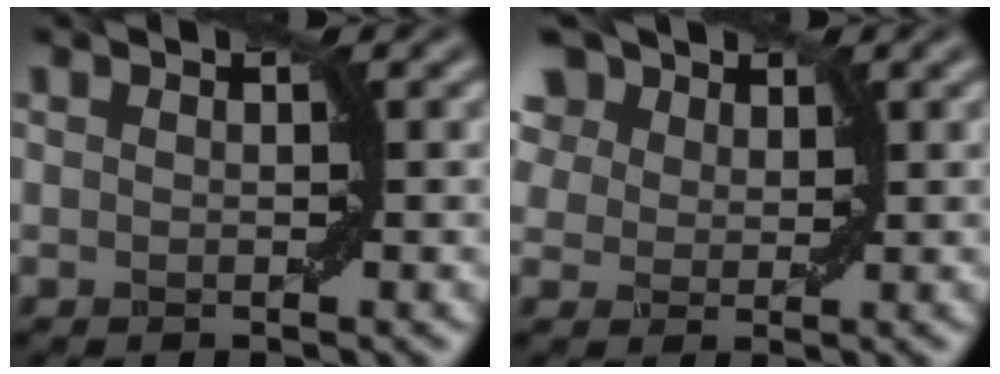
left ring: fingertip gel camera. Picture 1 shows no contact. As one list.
[{"total": 10.4, "force": [5.9, 6.8, 5.2], "torque": [-0.127, 0.038, 0.084]}]